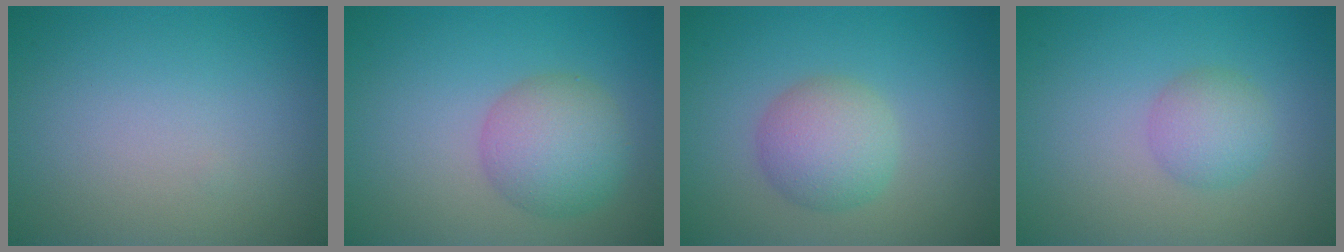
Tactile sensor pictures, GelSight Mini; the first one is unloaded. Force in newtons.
{"total": 4.8, "press": 4.8, "slide": 0.1}
{"total": 3.9, "press": 3.9, "slide": 0.1}
{"total": 2.5, "press": 2.4, "slide": 0.2}